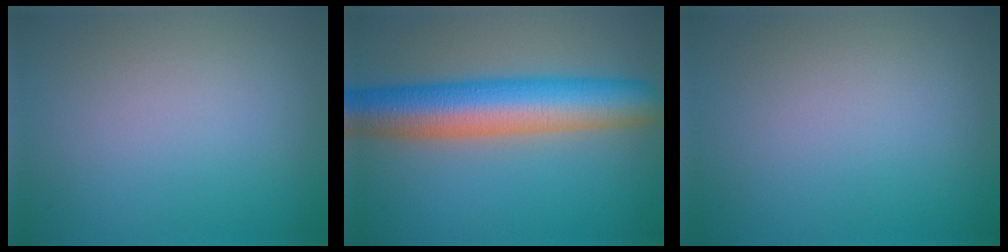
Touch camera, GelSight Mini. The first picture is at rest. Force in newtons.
{"total": 9.6, "press": 9.6, "slide": 0.3}
{"total": 0.0}